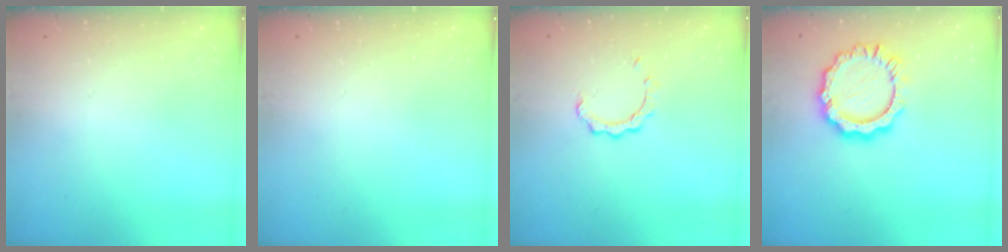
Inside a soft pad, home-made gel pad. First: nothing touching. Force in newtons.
{"total": 0.0}
{"total": 2.1, "press": 2.1, "slide": 0.2}
{"total": 11.3, "press": 11.2, "slide": 1.1}